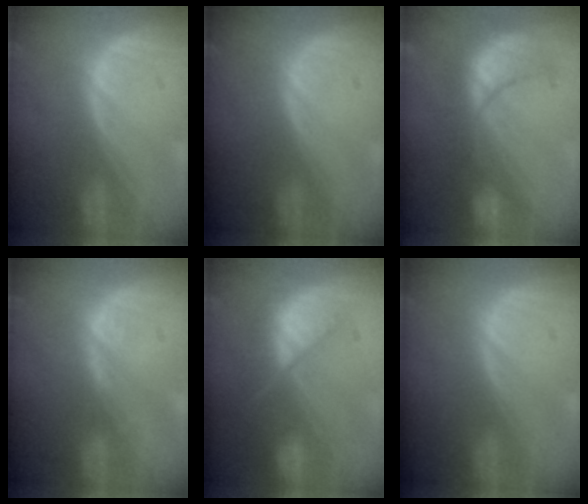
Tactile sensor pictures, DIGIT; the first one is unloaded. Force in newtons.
{"total": 0.0}
{"total": 8.3, "press": 8.3, "slide": 0.1}
{"total": 1.1, "press": 1.1, "slide": 0.2}
{"total": 9.0, "press": 7.7, "slide": 4.6}
{"total": 0.0}